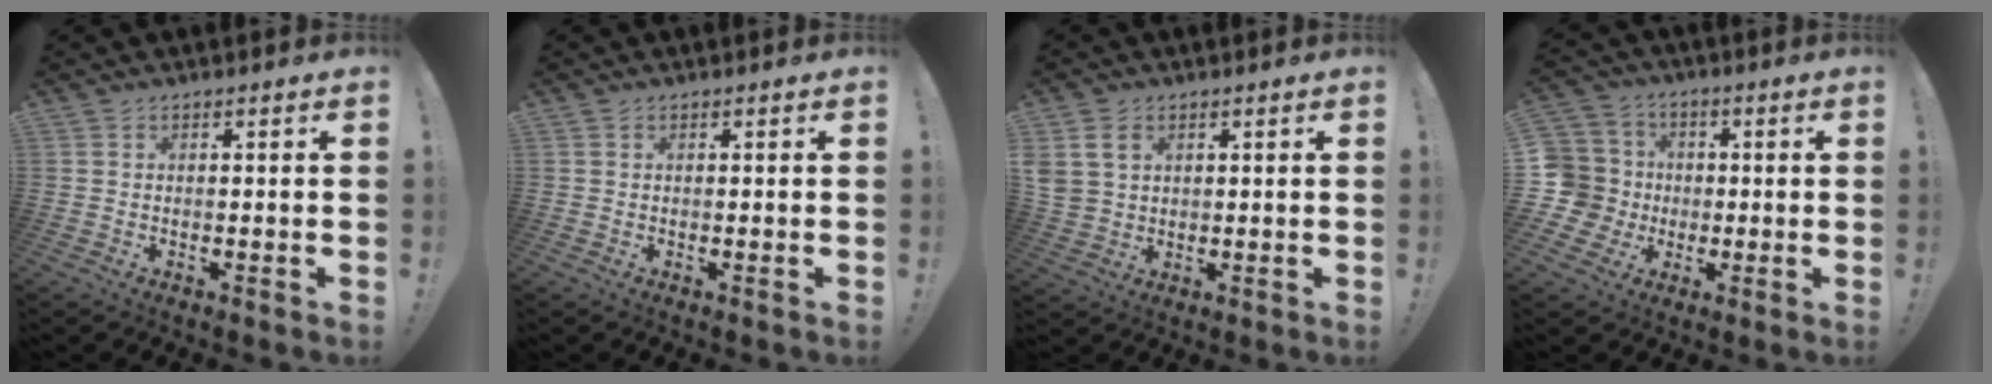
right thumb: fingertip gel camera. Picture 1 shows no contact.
{"total": 0.0}
{"total": 6.6, "force": [2.7, 5.1, 3.3], "torque": [-0.052, -0.003, 0.054]}
{"total": 11.2, "force": [-0.8, 10.6, 3.5], "torque": [-0.068, 0.010, -0.005]}